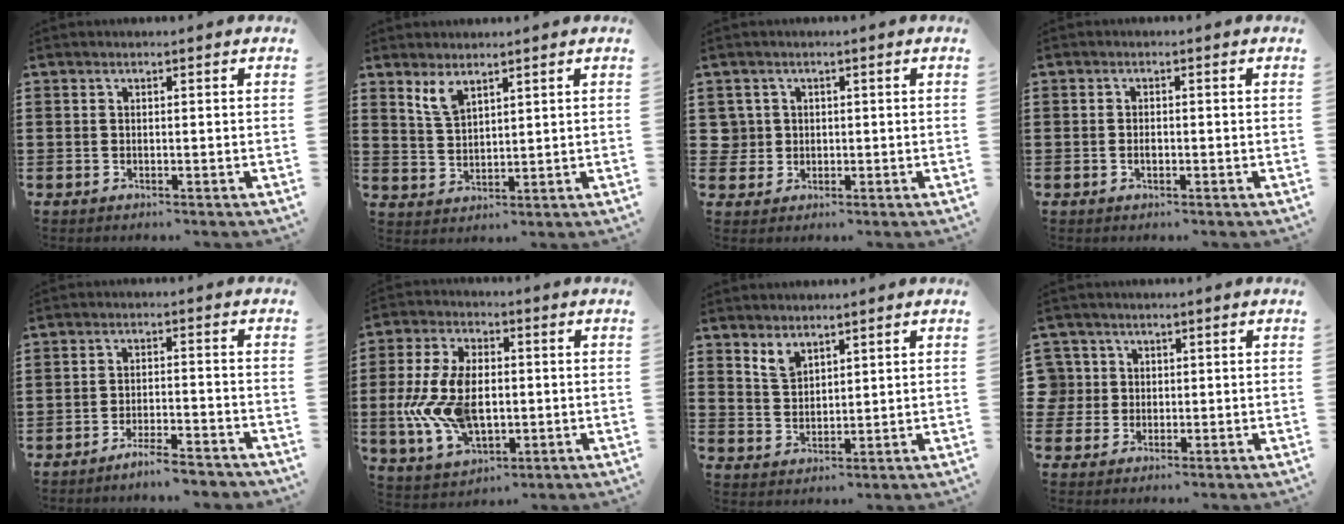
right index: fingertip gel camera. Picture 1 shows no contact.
{"total": 3.9, "force": [2.7, 1.5, 2.4], "torque": [-0.054, 0.003, 0.050]}
{"total": 2.4, "force": [0.3, 2.4, 0.4], "torque": [-0.029, 0.003, 0.002]}
{"total": 1.2, "force": [-0.2, 0.5, 1.1], "torque": [-0.024, -0.003, -0.003]}
{"total": 4.0, "force": [-3.8, 0.0, 1.3], "torque": [-0.023, 0.002, -0.074]}
{"total": 11.8, "force": [-1.0, 6.9, 9.5], "torque": [-0.223, -0.002, -0.017]}
{"total": 3.3, "force": [2.6, 1.6, 1.0], "torque": [-0.028, 0.000, 0.051]}
{"total": 3.6, "force": [0.6, 3.5, 0.3], "torque": [-0.024, 0.012, 0.009]}